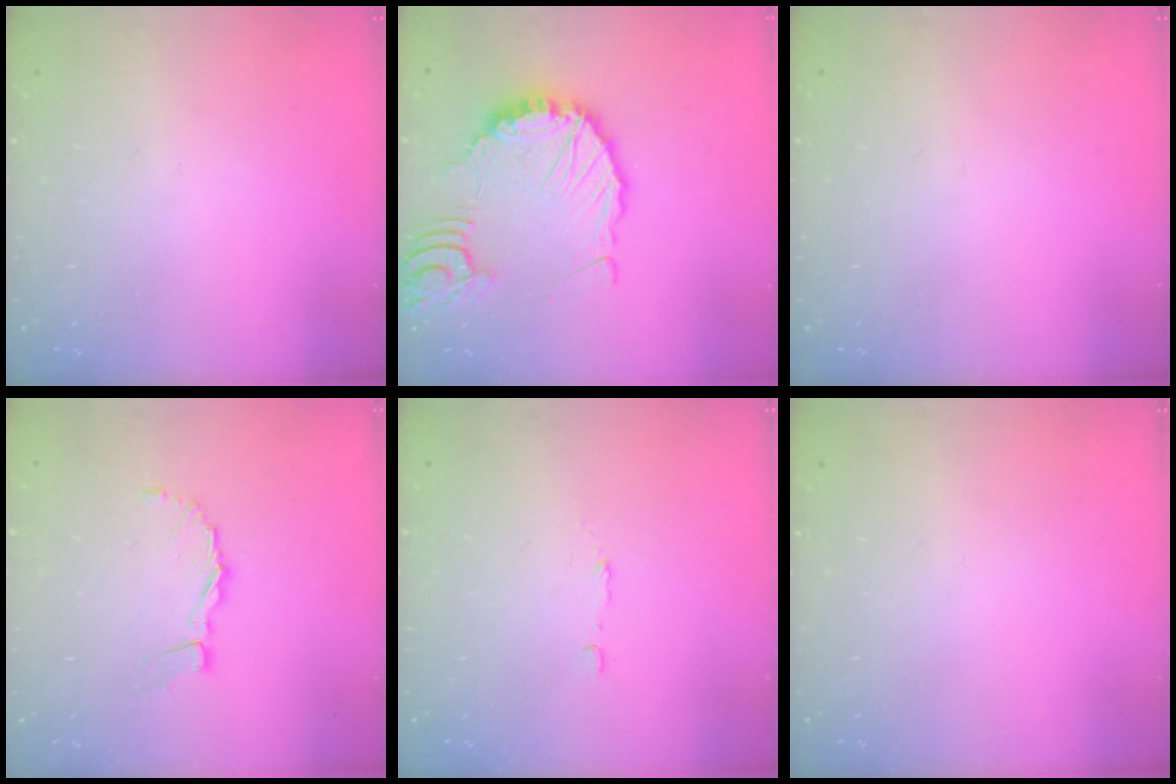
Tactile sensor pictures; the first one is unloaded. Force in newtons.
{"total": 14.7, "press": 14.6, "slide": 1.7}
{"total": 0.0}
{"total": 7.3, "press": 7.2, "slide": 0.7}
{"total": 2.9, "press": 2.9, "slide": 0.6}
{"total": 0.0}